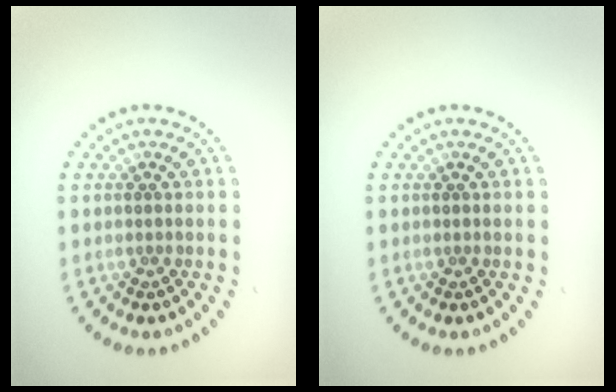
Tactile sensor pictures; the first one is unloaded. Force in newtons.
{"total": 0.0}